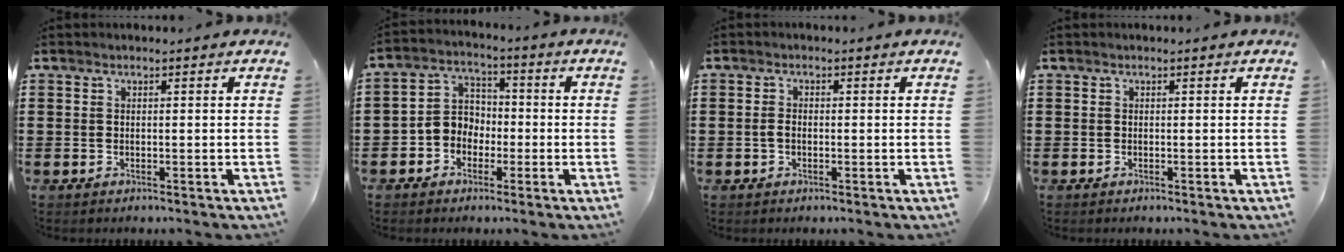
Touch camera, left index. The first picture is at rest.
{"total": 4.9, "force": [-2.0, 4.2, 1.5], "torque": [-0.048, 0.012, -0.047]}
{"total": 1.4, "force": [-0.3, 0.8, 1.1], "torque": [-0.030, -0.001, -0.009]}
{"total": 0.0}